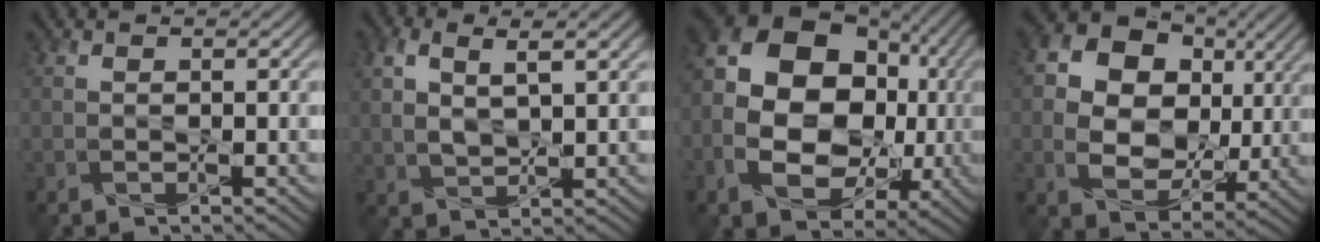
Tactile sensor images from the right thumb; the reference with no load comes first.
{"total": 5.9, "force": [2.4, 2.5, 4.8], "torque": [-0.102, -0.001, 0.049]}
{"total": 16.7, "force": [-1.2, 12.4, 11.1], "torque": [-0.210, -0.008, -0.020]}
{"total": 13.6, "force": [3.5, 10.5, 8.0], "torque": [-0.176, 0.022, 0.065]}